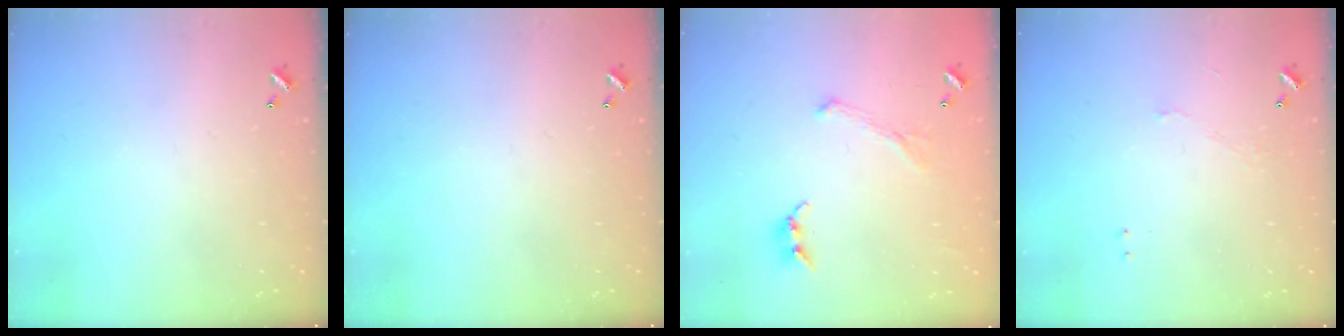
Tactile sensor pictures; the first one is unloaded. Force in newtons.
{"total": 0.0}
{"total": 2.7, "press": 2.6, "slide": 0.7}
{"total": 1.4, "press": 1.3, "slide": 0.5}